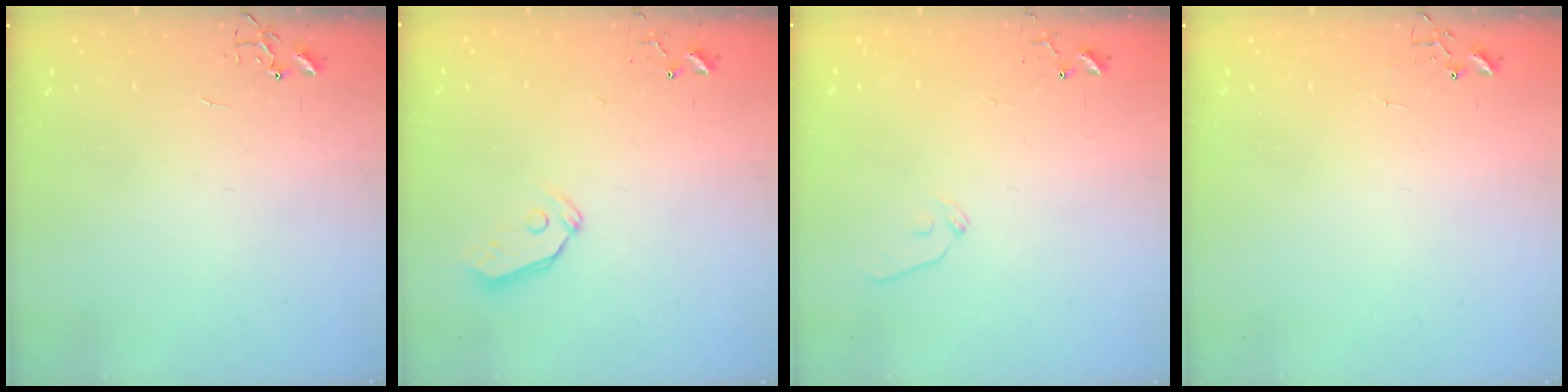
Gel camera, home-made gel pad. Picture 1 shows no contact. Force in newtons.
{"total": 4.8, "press": 4.8, "slide": 0.4}
{"total": 6.9, "press": 6.9, "slide": 0.7}
{"total": 5.0, "press": 5.0, "slide": 0.4}